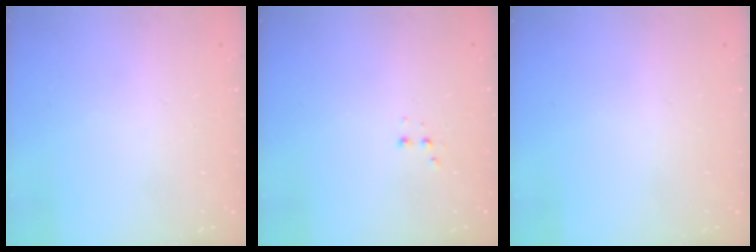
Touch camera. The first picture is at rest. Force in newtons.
{"total": 2.5, "press": 2.4, "slide": 0.8}
{"total": 0.0}